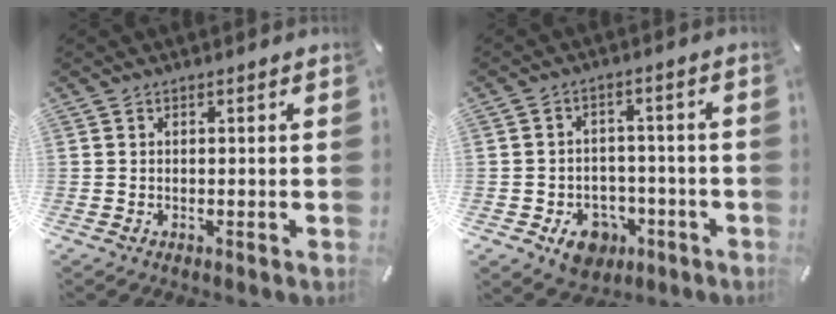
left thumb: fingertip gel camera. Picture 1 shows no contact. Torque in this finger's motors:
{"motor_torque": [-0.44, 0.53, 0.03, 0.03, 0.06]}